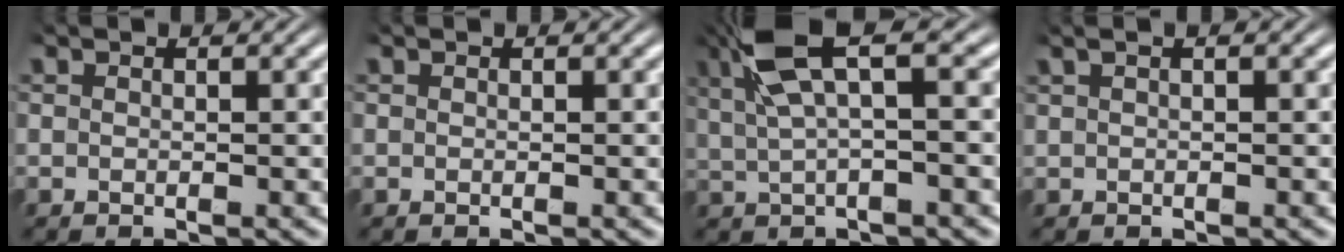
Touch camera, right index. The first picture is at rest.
{"total": 0.0}
{"total": 7.8, "force": [3.2, 3.1, 6.3], "torque": [-0.111, 0.013, 0.050]}
{"total": 1.5, "force": [0.9, 0.4, 1.2], "torque": [-0.010, 0.019, 0.007]}